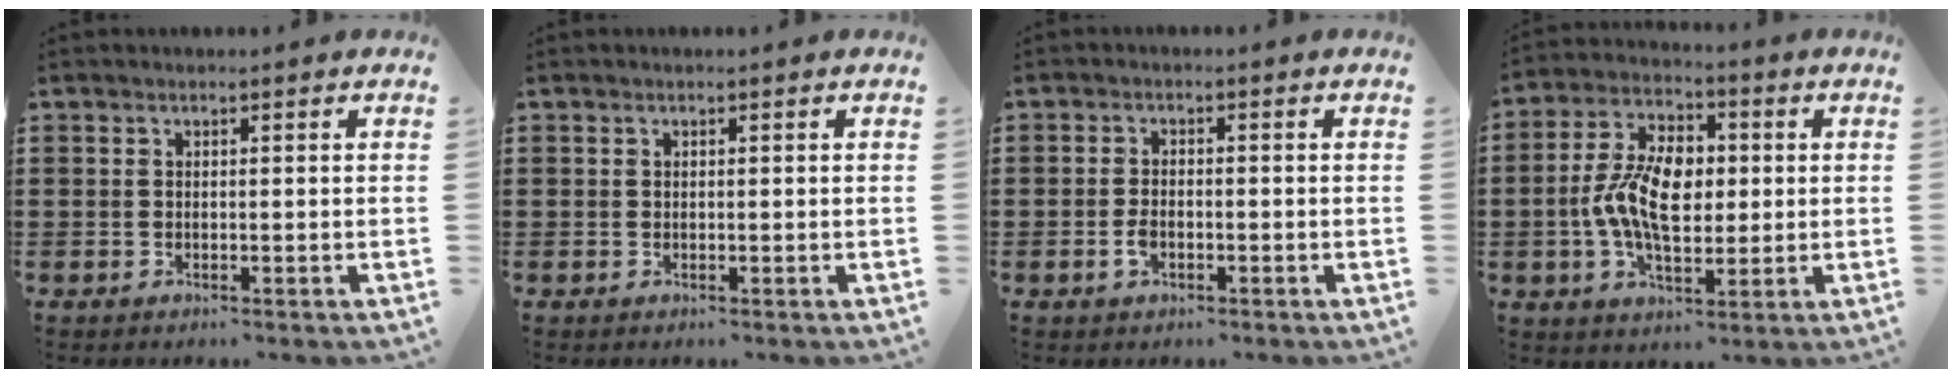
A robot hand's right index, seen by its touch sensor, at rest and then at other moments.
{"total": 0.0}
{"total": 2.2, "force": [-0.8, 1.2, 1.7], "torque": [-0.040, -0.003, -0.016]}
{"total": 10.1, "force": [-0.4, 6.0, 8.1], "torque": [-0.184, 0.011, -0.013]}